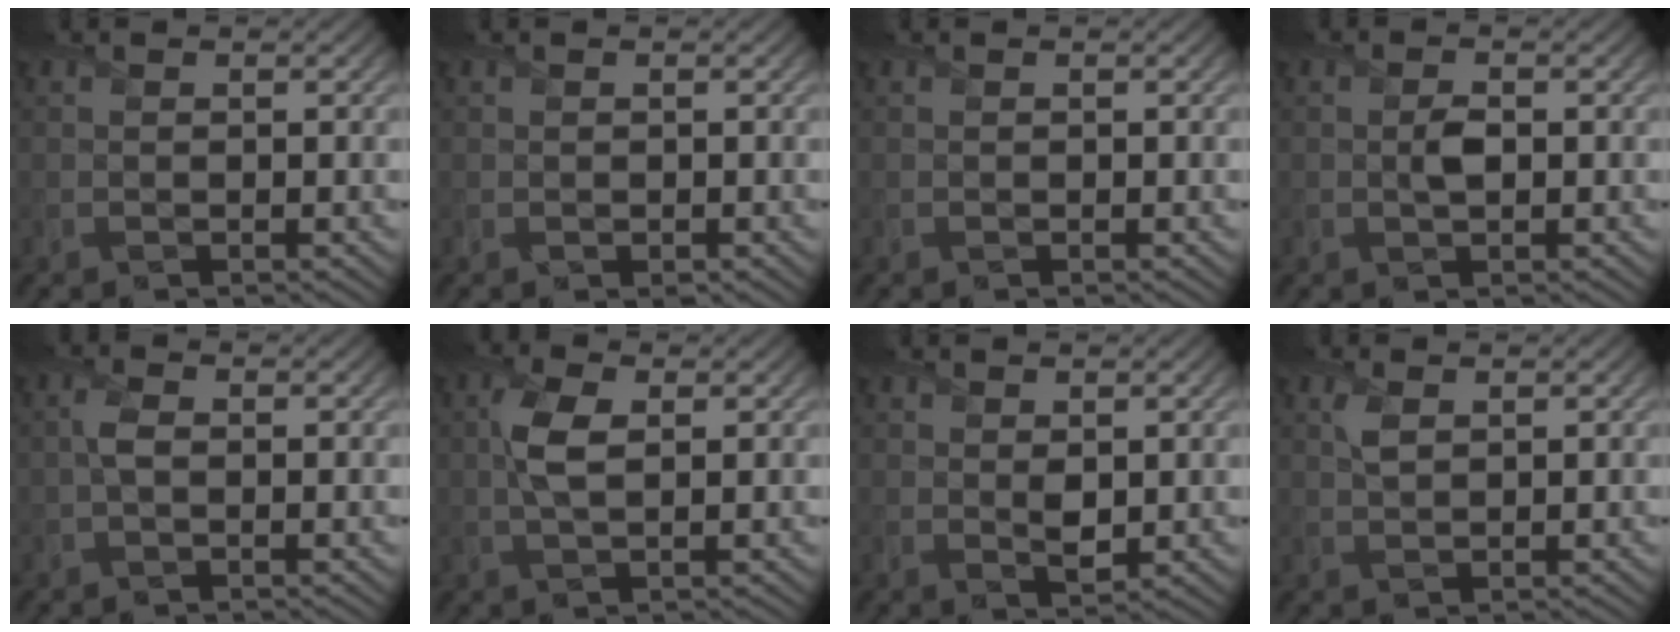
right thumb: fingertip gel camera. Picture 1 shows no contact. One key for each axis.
{"total": 0.7, "fx": -0.3, "fy": 0.6, "fz": 0.3, "tx": -0.003, "ty": -0.005, "tz": -0.004}
{"total": 0.0}
{"total": 1.8, "fx": -0.1, "fy": 1.0, "fz": 1.5, "tx": -0.029, "ty": -0.001, "tz": -0.001}
{"total": 1.8, "fx": -0.2, "fy": 1.0, "fz": 1.5, "tx": -0.034, "ty": 0.004, "tz": -0.007}
{"total": 3.9, "fx": 0.7, "fy": 1.7, "fz": 3.4, "tx": -0.084, "ty": 0.004, "tz": 0.012}
{"total": 1.8, "fx": 0.5, "fy": 1.1, "fz": 1.4, "tx": -0.028, "ty": -0.008, "tz": 0.014}
{"total": 1.7, "fx": 0.8, "fy": 0.9, "fz": 1.3, "tx": -0.033, "ty": 0.001, "tz": 0.018}